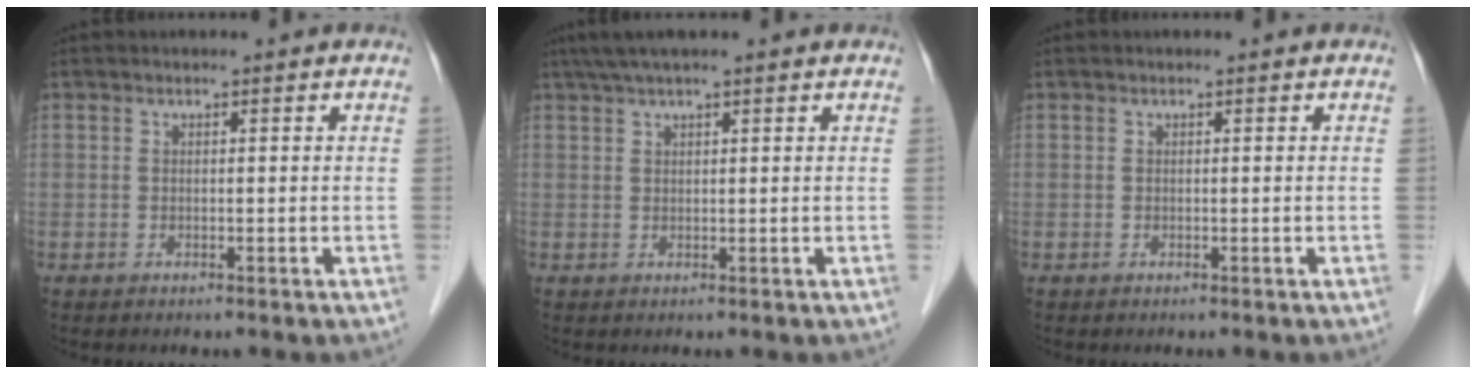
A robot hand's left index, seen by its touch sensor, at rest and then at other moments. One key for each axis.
{"total": 5.5, "fx": 4.3, "fy": 0.0, "fz": 3.3, "tx": -0.055, "ty": 0.039, "tz": 0.073}
{"total": 0.0}